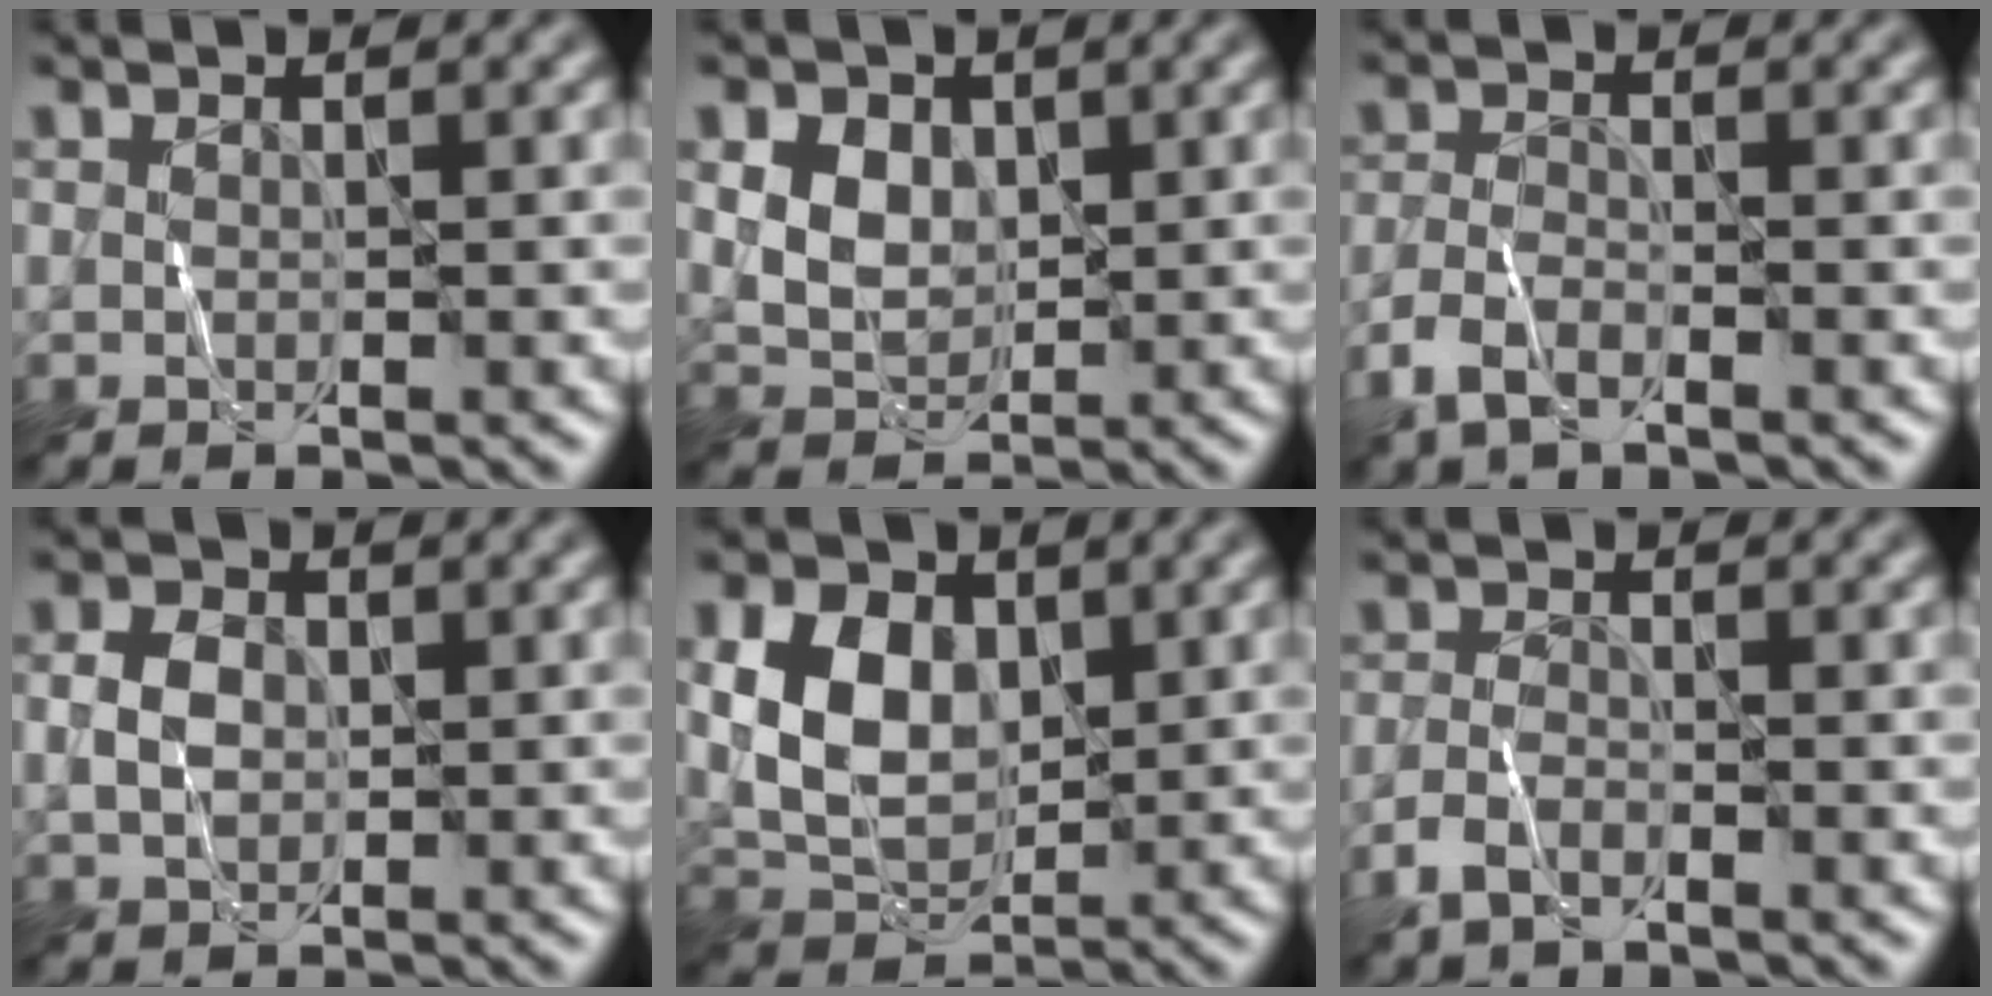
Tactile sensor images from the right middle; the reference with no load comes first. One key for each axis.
{"total": 4.2, "fx": 1.3, "fy": 3.2, "fz": 2.4, "tx": -0.055, "ty": 0.005, "tz": 0.020}
{"total": 2.9, "fx": -2.1, "fy": 1.0, "fz": 1.7, "tx": -0.040, "ty": 0.001, "tz": -0.050}
{"total": 2.4, "fx": -0.1, "fy": 1.8, "fz": 1.5, "tx": -0.033, "ty": 0.004, "tz": -0.004}
{"total": 5.5, "fx": 1.0, "fy": 3.9, "fz": 3.7, "tx": -0.079, "ty": 0.000, "tz": 0.021}
{"total": 2.1, "fx": -1.6, "fy": 0.8, "fz": 1.2, "tx": -0.025, "ty": 0.002, "tz": -0.038}